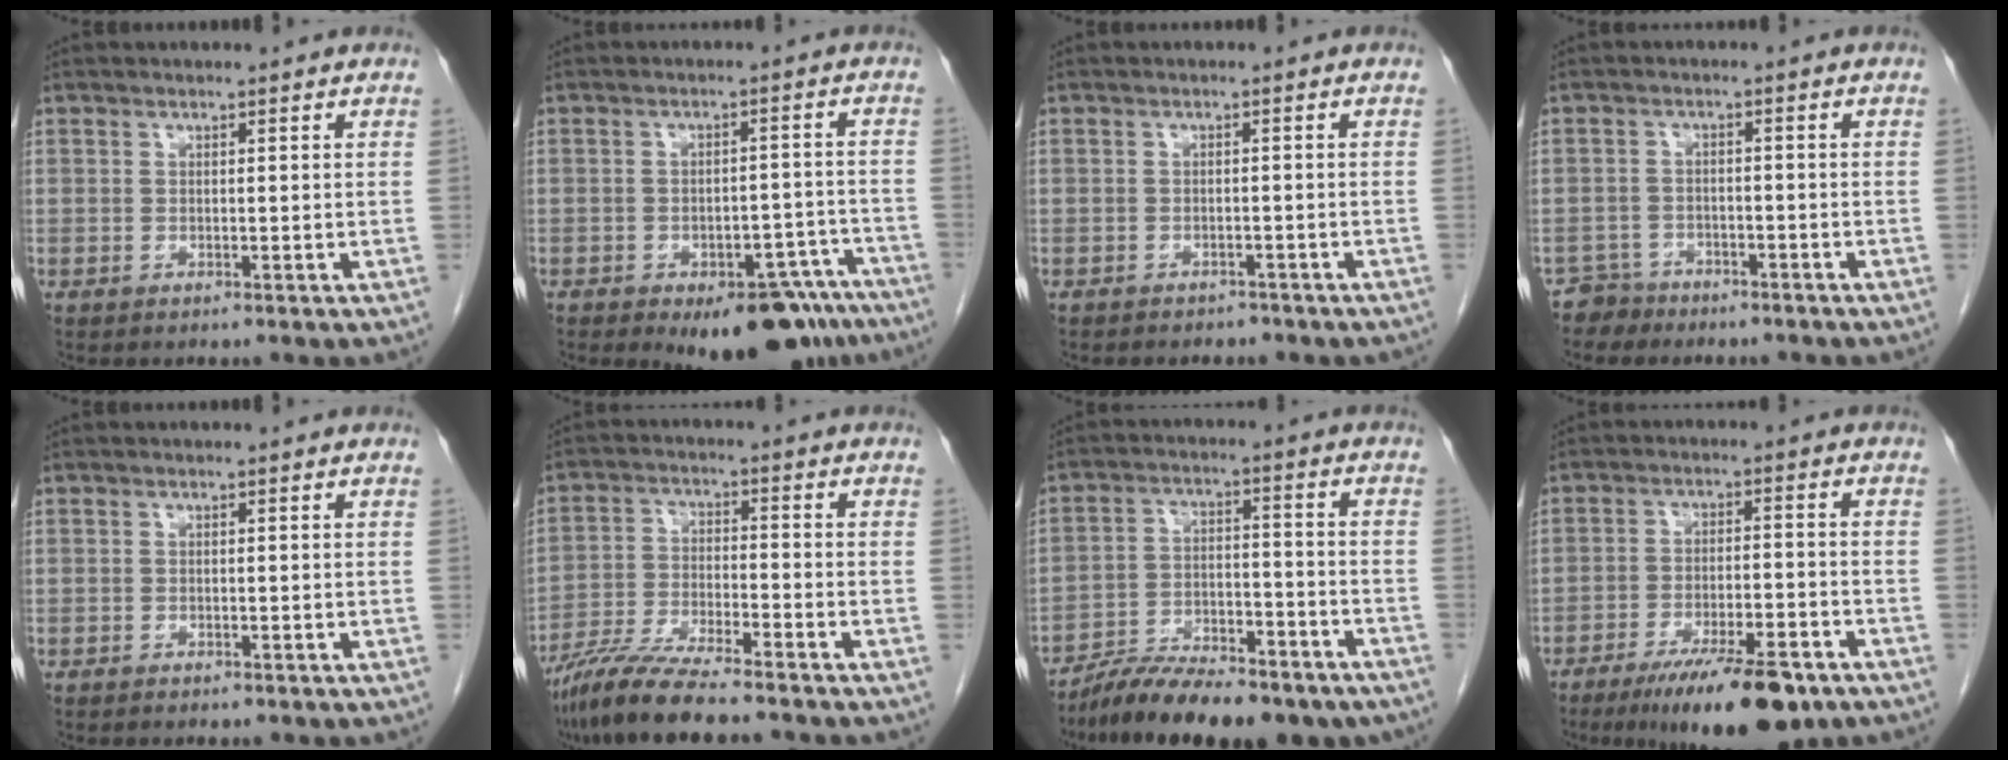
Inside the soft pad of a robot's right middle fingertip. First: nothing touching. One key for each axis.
{"total": 13.5, "fx": -10.0, "fy": 5.9, "fz": 6.9, "tx": -0.041, "ty": 0.024, "tz": -0.128}
{"total": 4.6, "fx": -3.9, "fy": 2.1, "fz": 1.2, "tx": -0.021, "ty": 0.004, "tz": -0.039}
{"total": 3.8, "fx": -3.1, "fy": 2.1, "fz": -0.9, "tx": 0.012, "ty": 0.007, "tz": -0.057}
{"total": 1.5, "fx": -1.2, "fy": 0.5, "fz": 0.7, "tx": -0.014, "ty": -0.003, "tz": -0.012}
{"total": 10.0, "fx": -8.5, "fy": 0.5, "fz": 5.3, "tx": -0.099, "ty": -0.026, "tz": -0.153}
{"total": 18.5, "fx": -15.3, "fy": 5.2, "fz": 9.0, "tx": -0.121, "ty": 0.014, "tz": -0.237}
{"total": 13.7, "fx": -9.5, "fy": 3.0, "fz": 9.4, "tx": -0.133, "ty": -0.017, "tz": -0.151}